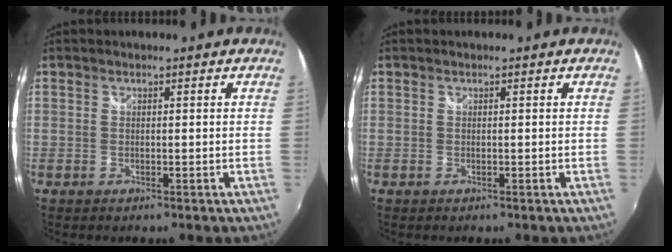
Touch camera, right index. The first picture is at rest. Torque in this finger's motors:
{"motor_torque": [0.00, 0.00, 0.00, 0.00]}